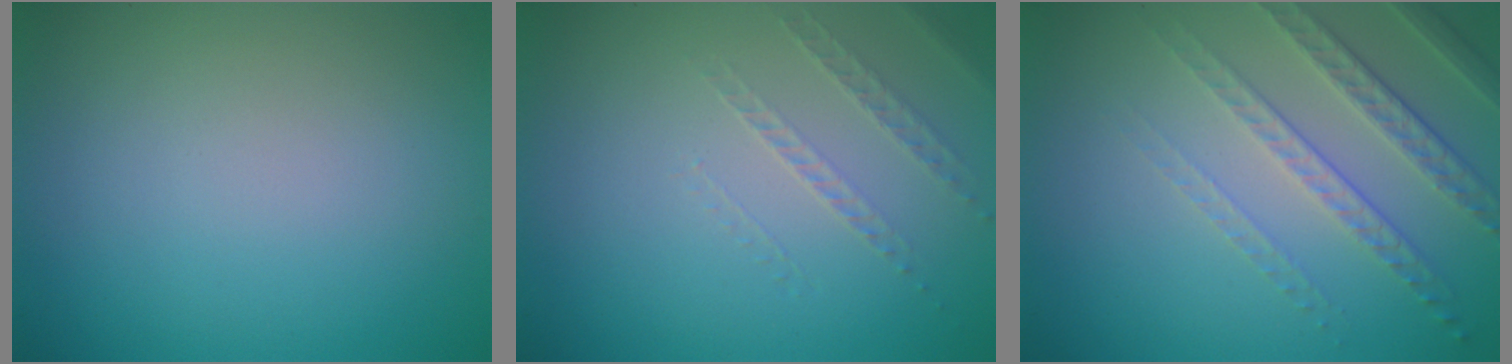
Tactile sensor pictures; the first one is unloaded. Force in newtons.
{"total": 1.1, "press": 0.6, "slide": 0.9}
{"total": 4.8, "press": 3.1, "slide": 3.7}